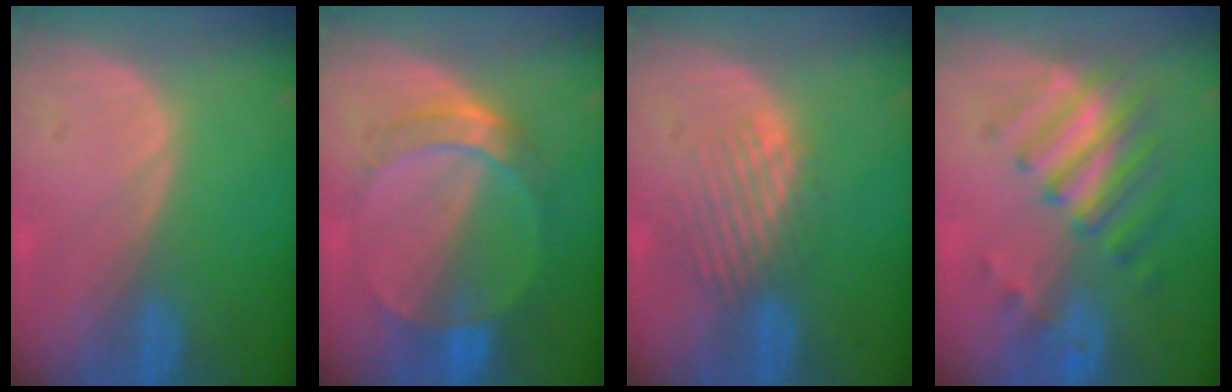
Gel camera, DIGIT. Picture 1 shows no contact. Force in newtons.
{"total": 7.1, "press": 6.3, "slide": 3.2}
{"total": 4.0, "press": 4.0, "slide": 0.4}
{"total": 7.8, "press": 7.0, "slide": 3.5}